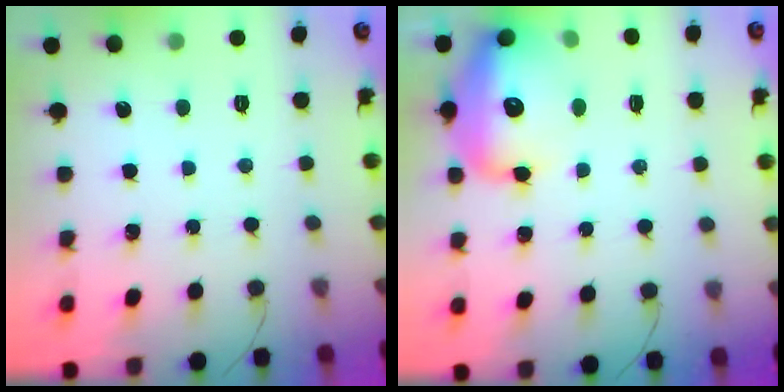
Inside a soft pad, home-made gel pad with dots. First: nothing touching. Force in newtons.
{"total": 18.3, "press": 18.1, "slide": 2.9}